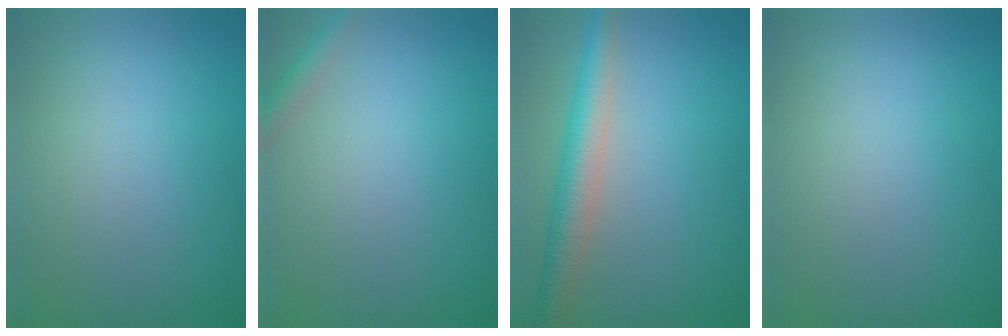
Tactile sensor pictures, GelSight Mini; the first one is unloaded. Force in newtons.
{"total": 1.6, "press": 1.6, "slide": 0.1}
{"total": 4.4, "press": 4.4, "slide": 0.1}
{"total": 0.0}